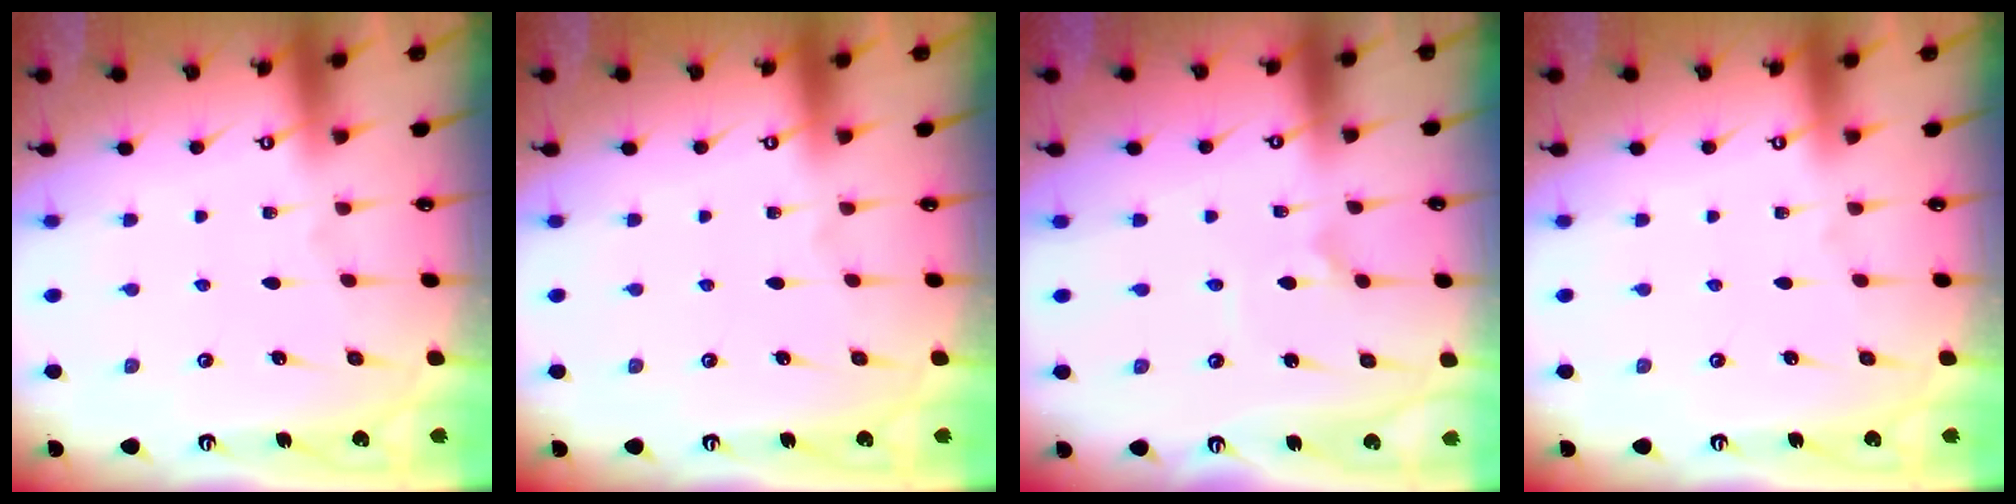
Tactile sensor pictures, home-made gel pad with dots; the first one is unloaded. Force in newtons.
{"total": 0.0}
{"total": 1.4, "press": 1.4, "slide": 0.4}
{"total": 0.0}